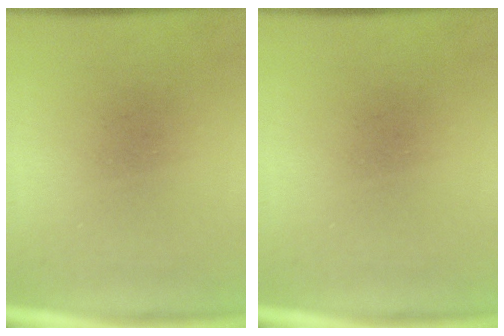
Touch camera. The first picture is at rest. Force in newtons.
{"total": 0.0}